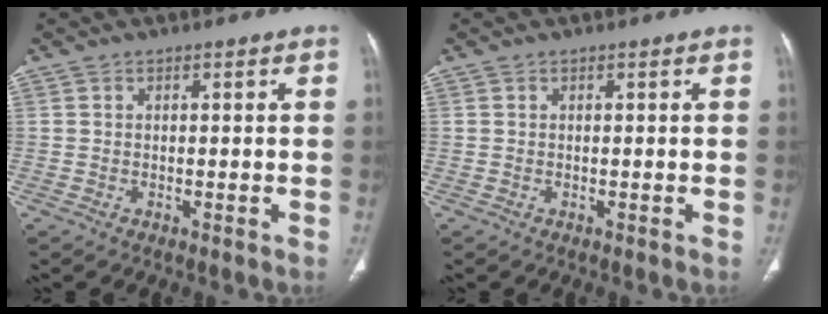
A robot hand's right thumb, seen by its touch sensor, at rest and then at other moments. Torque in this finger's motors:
{"motor_torque": [0.02, 0.02, 0.00, 0.00, 0.01]}